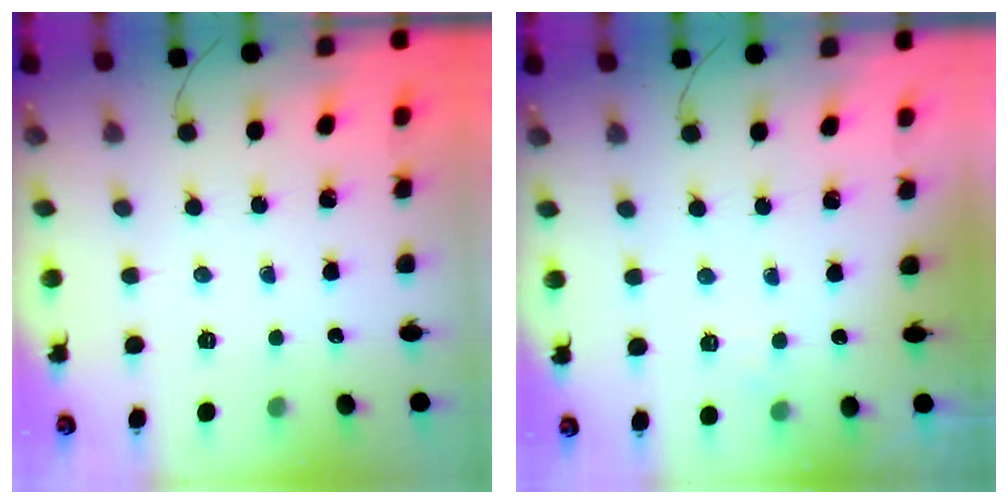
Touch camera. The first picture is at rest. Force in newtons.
{"total": 3.8, "press": 3.6, "slide": 1.1}